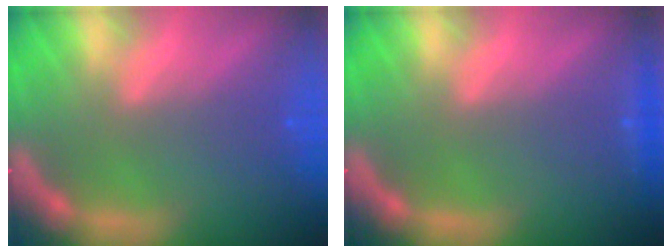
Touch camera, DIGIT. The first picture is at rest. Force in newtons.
{"total": 0.9}